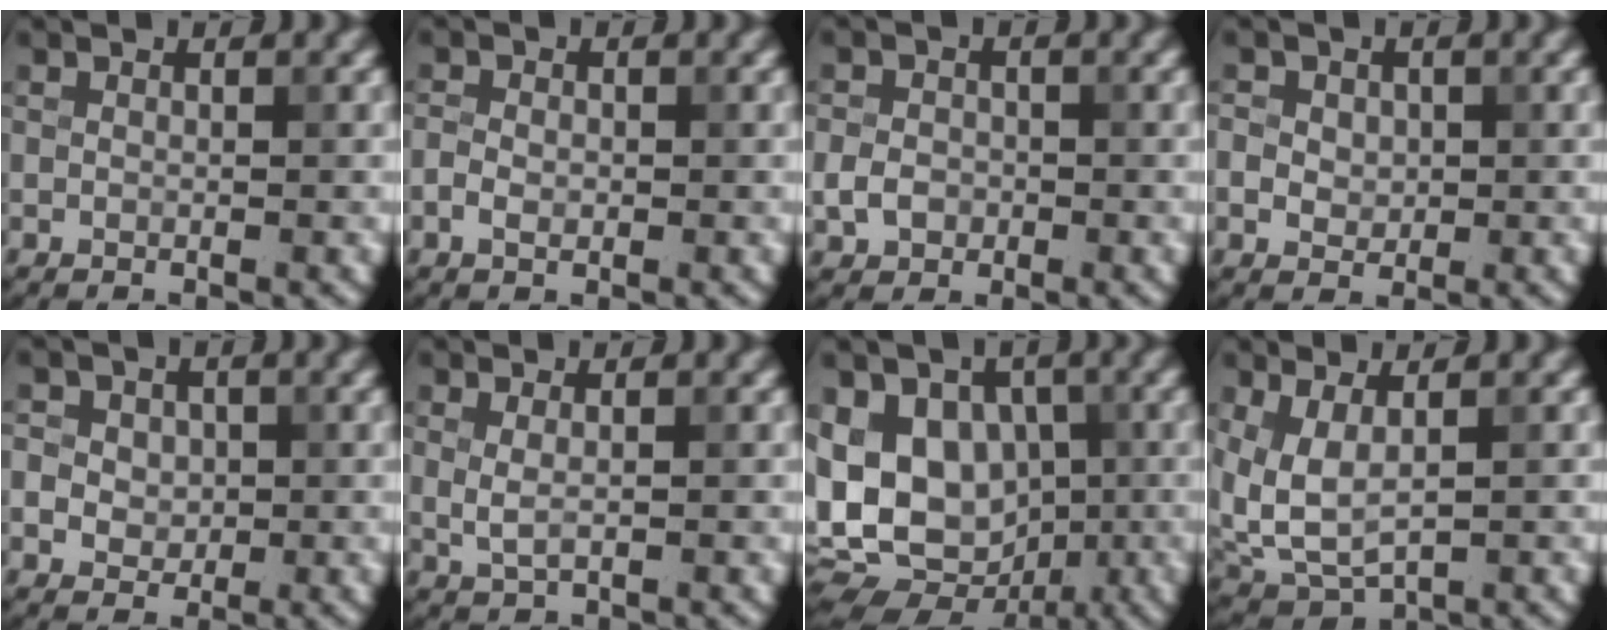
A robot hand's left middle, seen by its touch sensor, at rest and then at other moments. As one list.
[{"total": 1.7, "force": [-0.5, 1.2, 1.1], "torque": [-0.020, 0.001, -0.013]}, {"total": 2.3, "force": [-0.7, 1.9, 1.0], "torque": [-0.017, -0.002, -0.018]}, {"total": 2.7, "force": [0.4, 2.4, 1.3], "torque": [-0.021, 0.011, 0.005]}, {"total": 4.1, "force": [0.9, 3.6, 1.8], "torque": [-0.023, 0.020, 0.002]}, {"total": 1.2, "force": [0.4, 0.4, 1.1], "torque": [-0.025, -0.006, 0.010]}, {"total": 14.2, "force": [-0.5, 11.0, 9.0], "torque": [-0.147, 0.015, -0.027]}, {"total": 4.2, "force": [1.0, 2.3, 3.4], "torque": [-0.084, -0.012, 0.027]}]